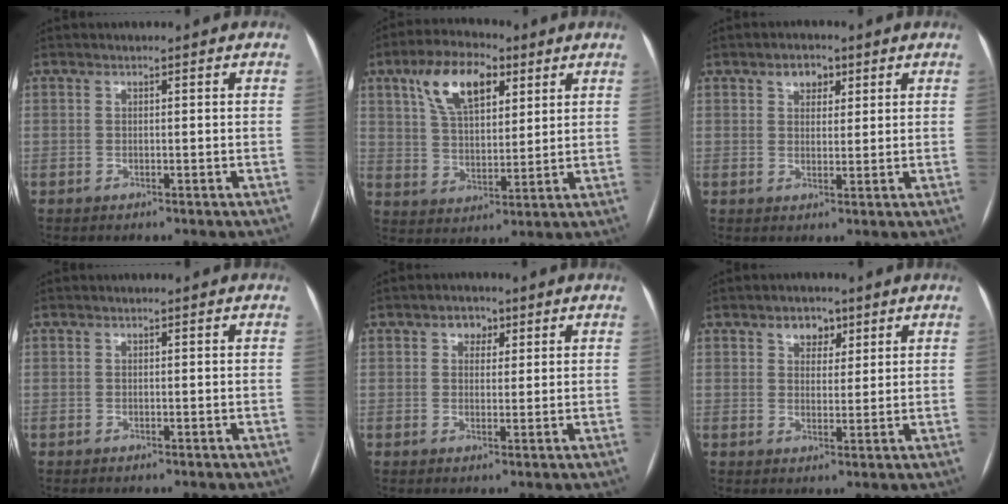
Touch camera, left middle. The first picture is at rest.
{"total": 11.6, "force": [5.8, 5.4, 8.5], "torque": [-0.161, 0.026, 0.108]}
{"total": 3.4, "force": [1.8, 2.2, 1.7], "torque": [-0.026, 0.009, 0.029]}
{"total": 0.0}
{"total": 2.8, "force": [1.4, 2.1, 1.3], "torque": [-0.018, 0.009, 0.020]}
{"total": 3.8, "force": [2.2, 2.6, 1.6], "torque": [-0.021, 0.006, 0.035]}